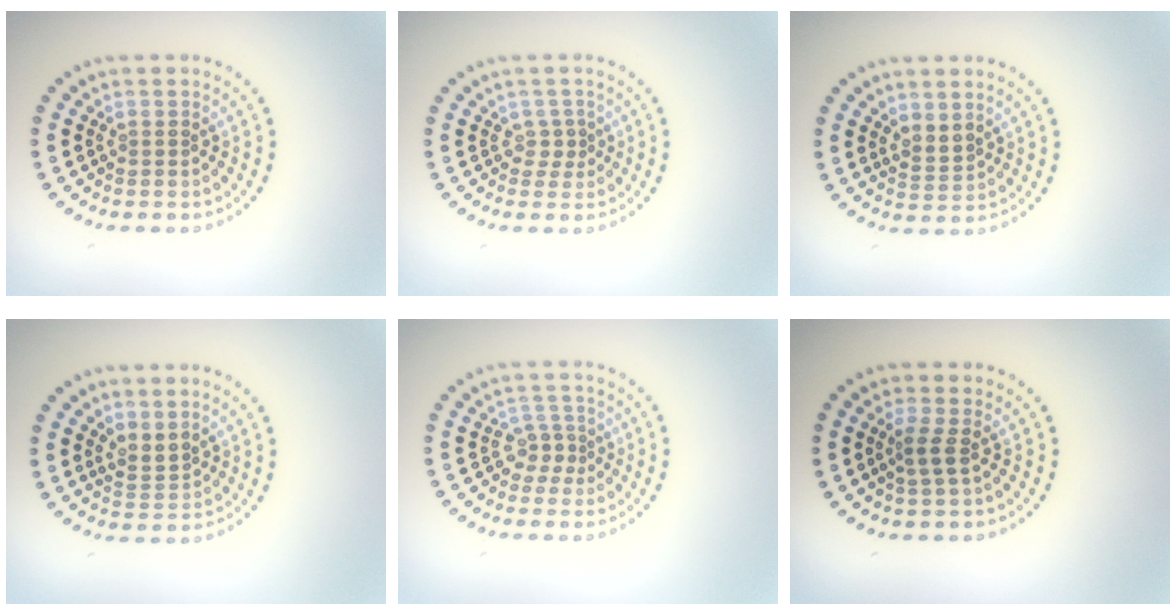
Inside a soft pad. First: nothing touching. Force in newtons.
{"total": 1.2, "press": 0.9, "slide": 0.7}
{"total": 1.8, "press": 1.4, "slide": 1.1}
{"total": 1.9, "press": 1.4, "slide": 1.2}
{"total": 2.0, "press": 1.5, "slide": 1.3}
{"total": 1.6, "press": 1.3, "slide": 1.0}